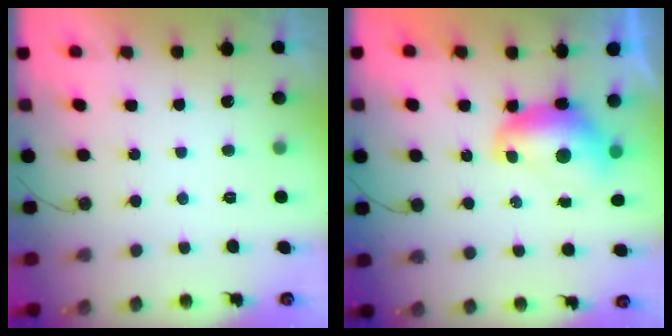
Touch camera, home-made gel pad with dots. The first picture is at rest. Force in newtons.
{"total": 8.5, "press": 8.4, "slide": 0.9}